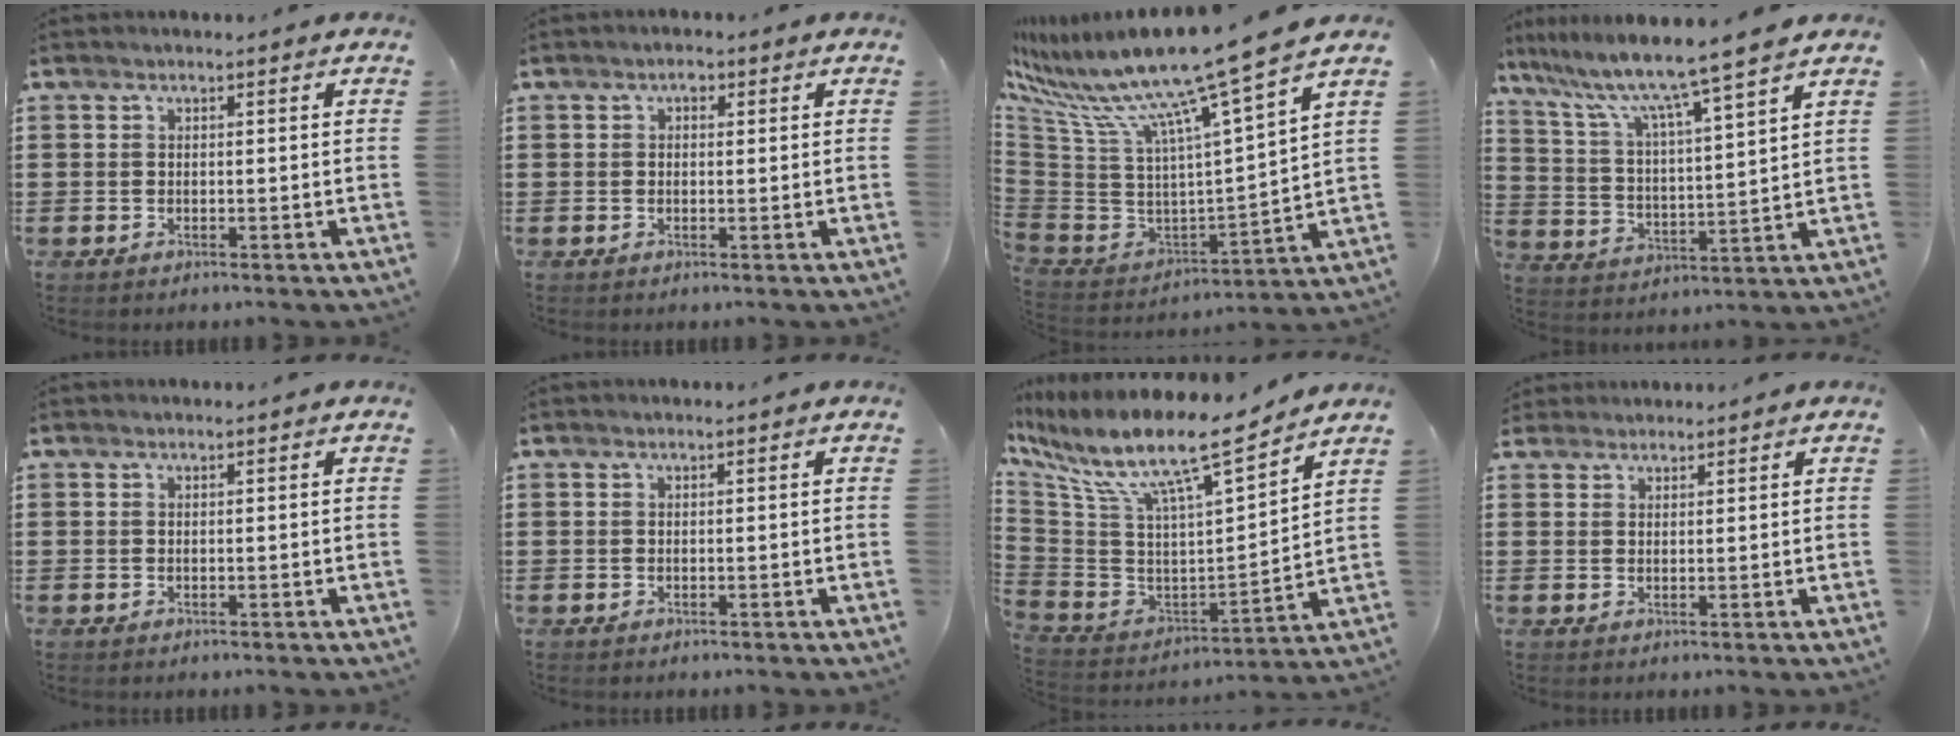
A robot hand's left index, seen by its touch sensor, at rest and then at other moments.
{"total": 1.5, "force": [0.2, 0.9, 1.1], "torque": [-0.024, 0.008, 0.003]}
{"total": 12.9, "force": [10.1, -0.9, 8.0], "torque": [-0.176, -0.086, 0.155]}
{"total": 8.3, "force": [7.1, -0.8, 4.2], "torque": [-0.111, -0.049, 0.113]}
{"total": 0.0}
{"total": 0.0}
{"total": 11.5, "force": [8.4, 1.7, 7.8], "torque": [-0.180, -0.062, 0.137]}
{"total": 1.6, "force": [1.5, 0.6, -0.1], "torque": [-0.003, 0.003, 0.032]}